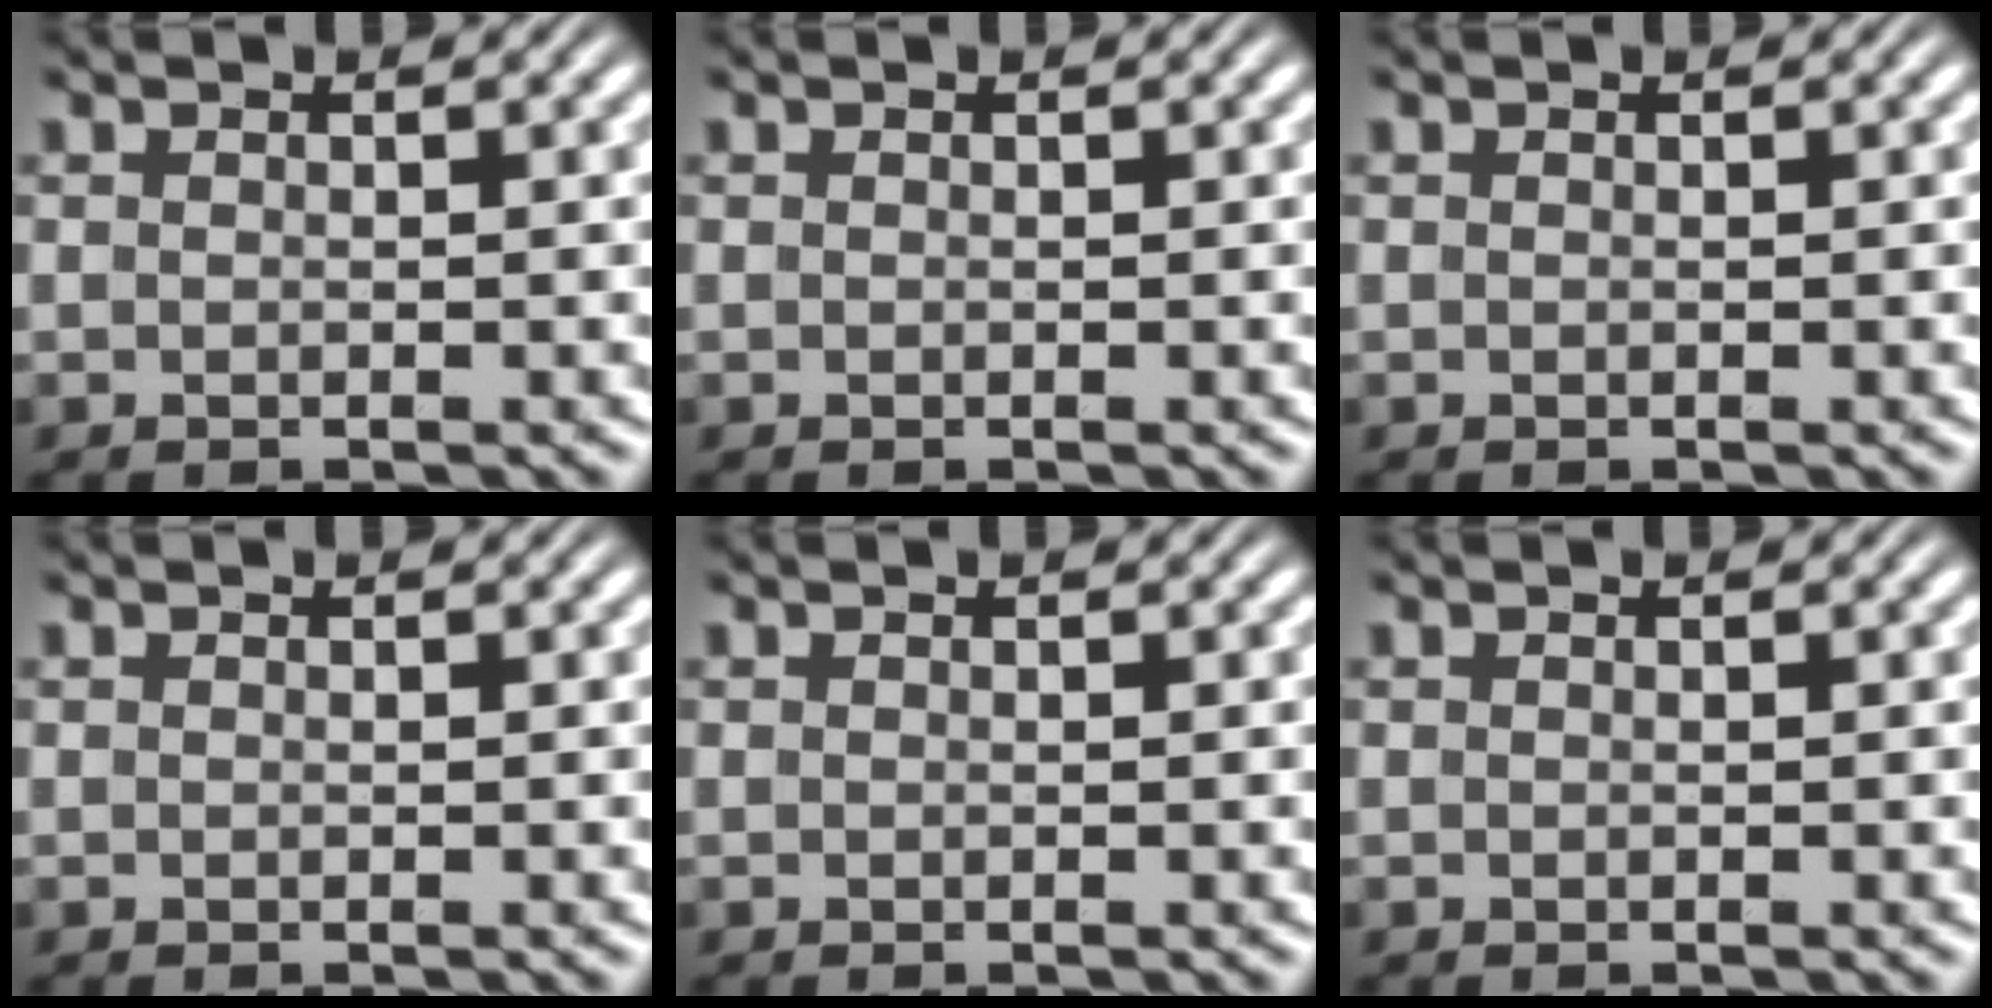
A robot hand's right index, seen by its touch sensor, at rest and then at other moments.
{"total": 0.0}
{"total": 0.0}
{"total": 0.0}
{"total": 0.0}
{"total": 0.0}